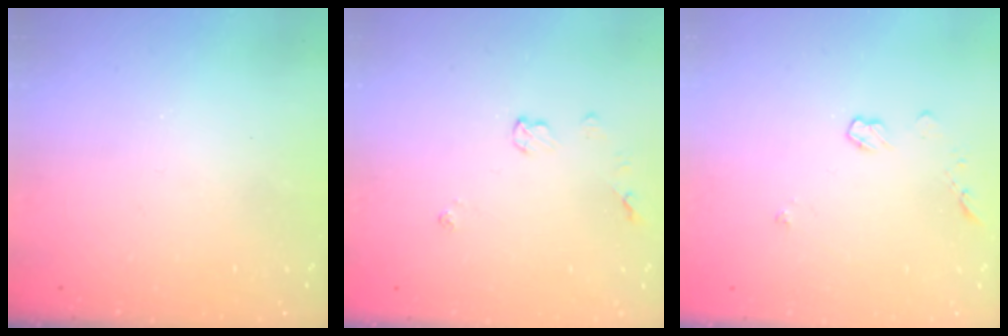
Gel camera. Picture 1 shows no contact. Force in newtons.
{"total": 4.6, "press": 4.6, "slide": 0.6}
{"total": 3.8, "press": 3.8, "slide": 0.5}